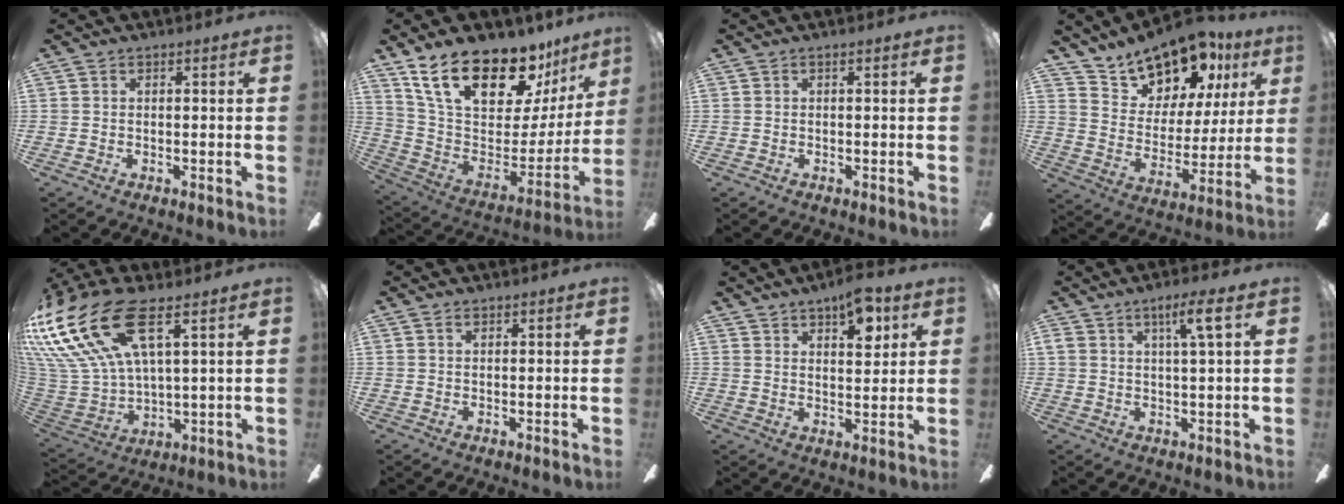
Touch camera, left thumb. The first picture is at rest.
{"total": 23.3, "force": [16.4, 10.2, 13.0], "torque": [-0.213, -0.106, 0.291]}
{"total": 0.0}
{"total": 15.5, "force": [13.2, 7.2, 4.1], "torque": [-0.087, -0.097, 0.242]}
{"total": 23.3, "force": [12.8, 10.0, 16.7], "torque": [-0.372, -0.065, 0.229]}
{"total": 1.1, "force": [0.6, 0.7, 0.7], "torque": [-0.014, 0.002, 0.011]}
{"total": 7.8, "force": [5.2, 3.3, 4.8], "torque": [-0.055, -0.025, 0.086]}
{"total": 5.9, "force": [3.0, 1.1, 4.9], "torque": [-0.085, -0.005, 0.046]}